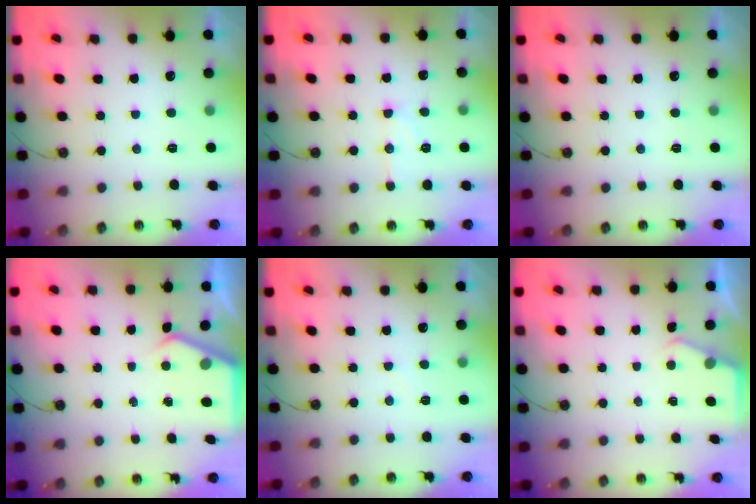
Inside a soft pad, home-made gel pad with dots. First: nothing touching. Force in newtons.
{"total": 10.0, "press": 10.0, "slide": 0.8}
{"total": 0.0}
{"total": 3.5, "press": 3.4, "slide": 0.5}
{"total": 2.5, "press": 2.5, "slide": 0.3}
{"total": 2.3, "press": 2.3, "slide": 0.3}